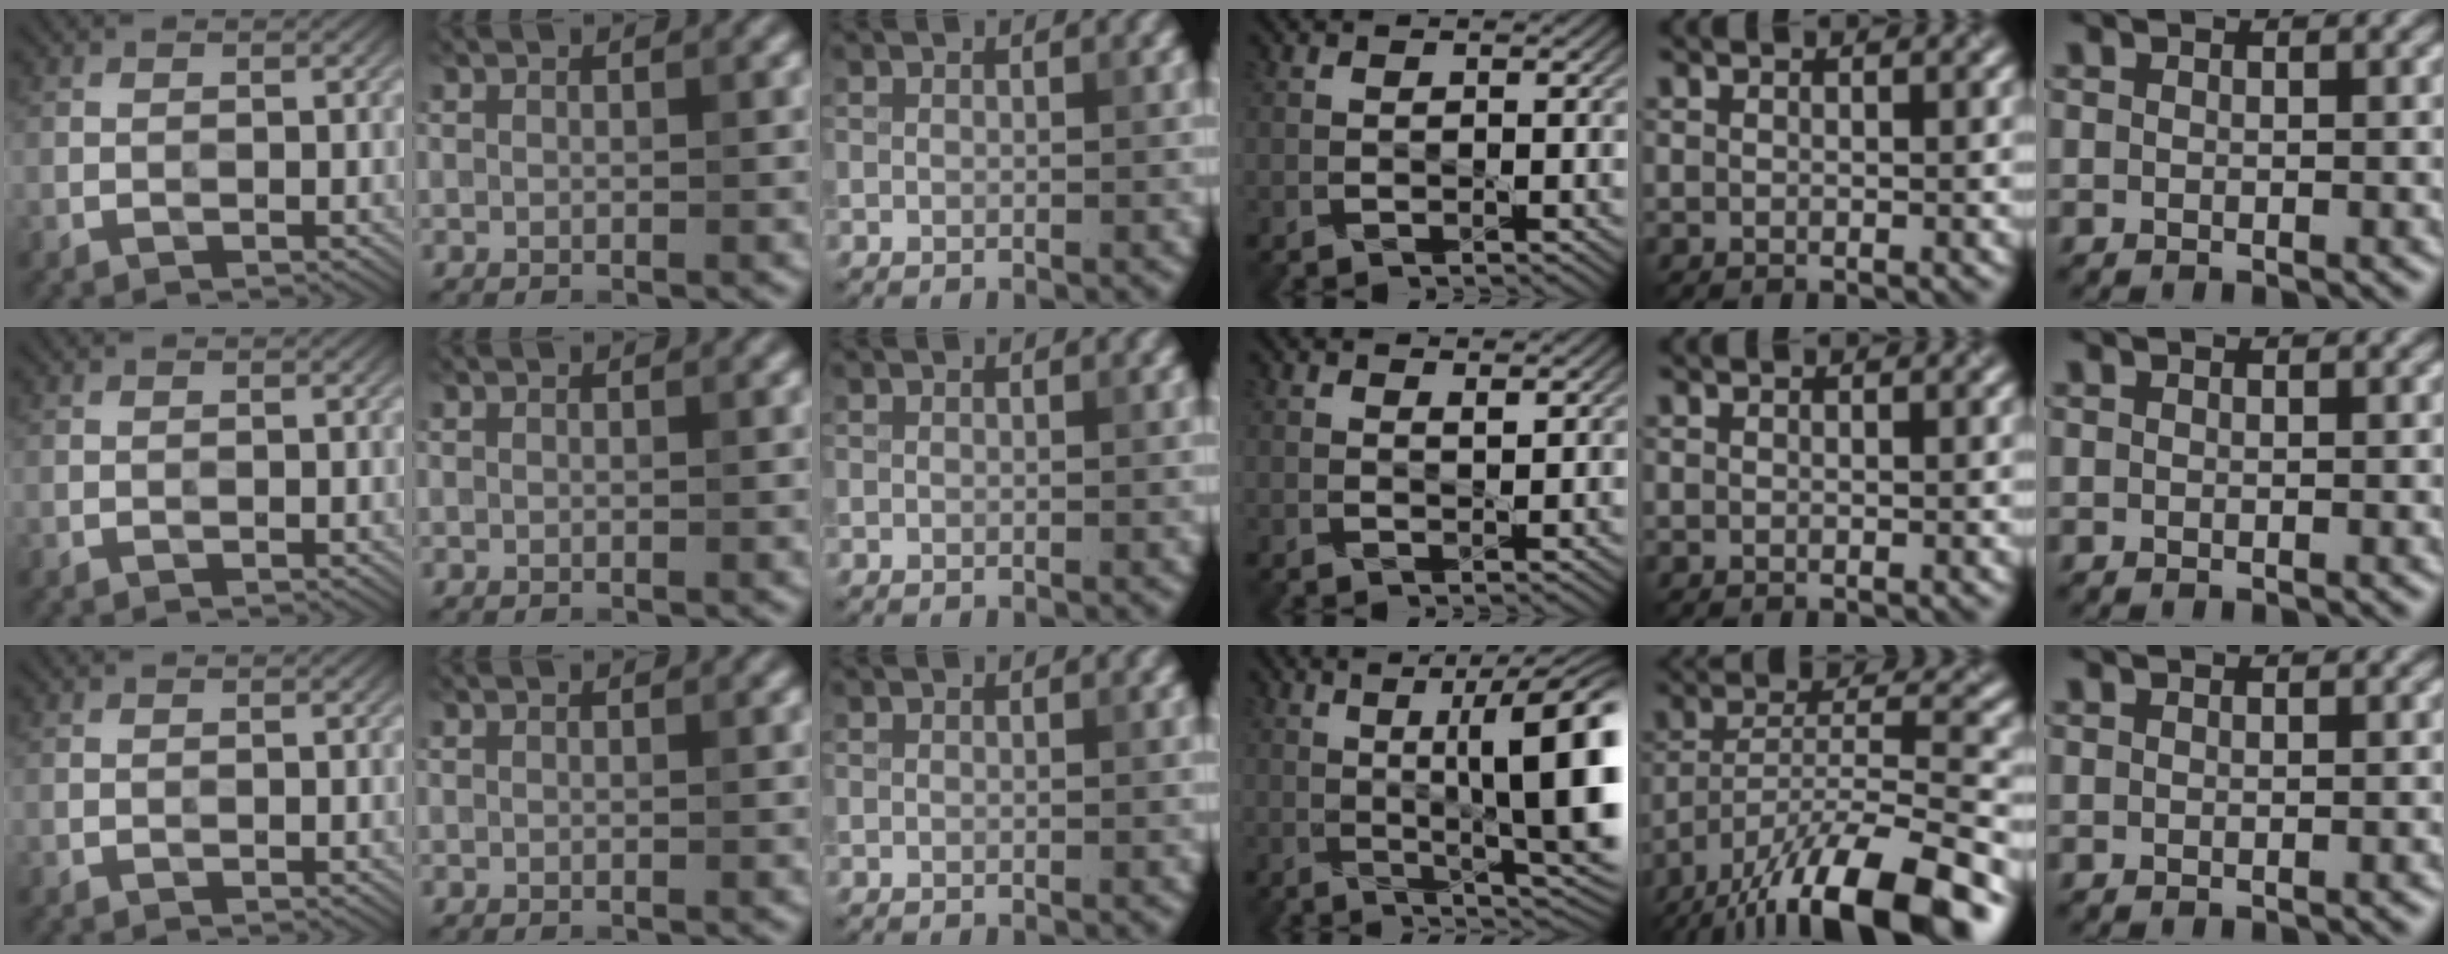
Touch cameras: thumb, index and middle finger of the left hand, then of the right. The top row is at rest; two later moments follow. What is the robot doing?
{"motion": "dispense", "object": "syringe"}